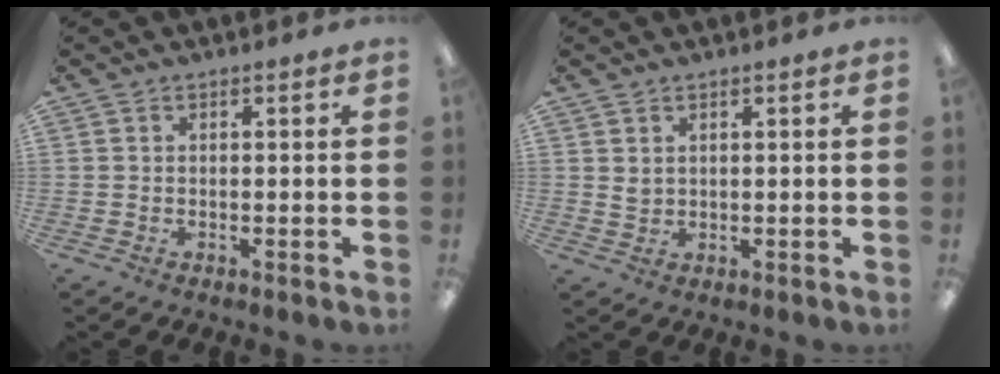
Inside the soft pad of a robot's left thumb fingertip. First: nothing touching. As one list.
[{"total": 1.9, "force": [1.2, 1.3, 0.7], "torque": [-0.017, 0.003, 0.022]}]